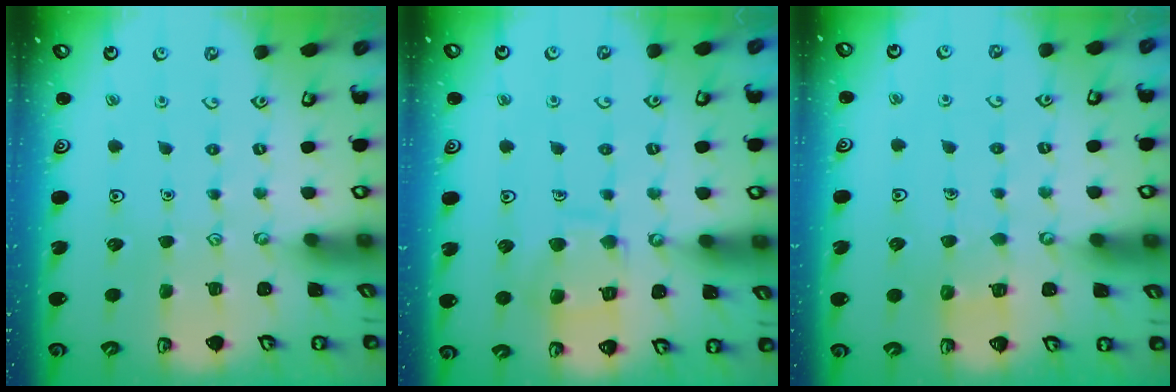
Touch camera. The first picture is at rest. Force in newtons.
{"total": 10.6, "press": 10.6, "slide": 1.0}
{"total": 4.1, "press": 4.1, "slide": 0.3}